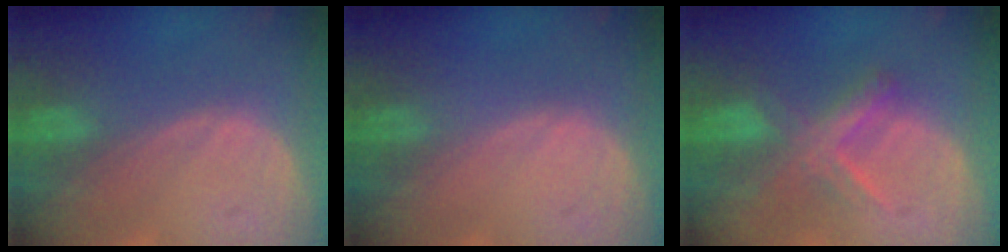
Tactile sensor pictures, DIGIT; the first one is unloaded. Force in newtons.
{"total": 0.0}
{"total": 5.8, "press": 5.8, "slide": 0.5}